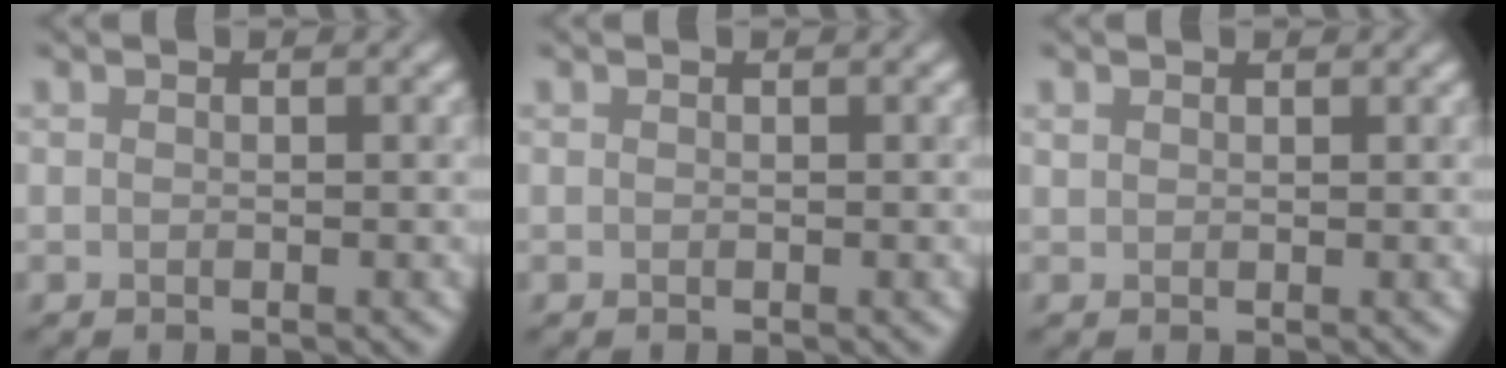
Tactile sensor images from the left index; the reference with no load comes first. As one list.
[{"total": 0.0}, {"total": 0.8, "force": [0.6, 0.5, 0.0], "torque": [0.002, 0.003, 0.006]}]